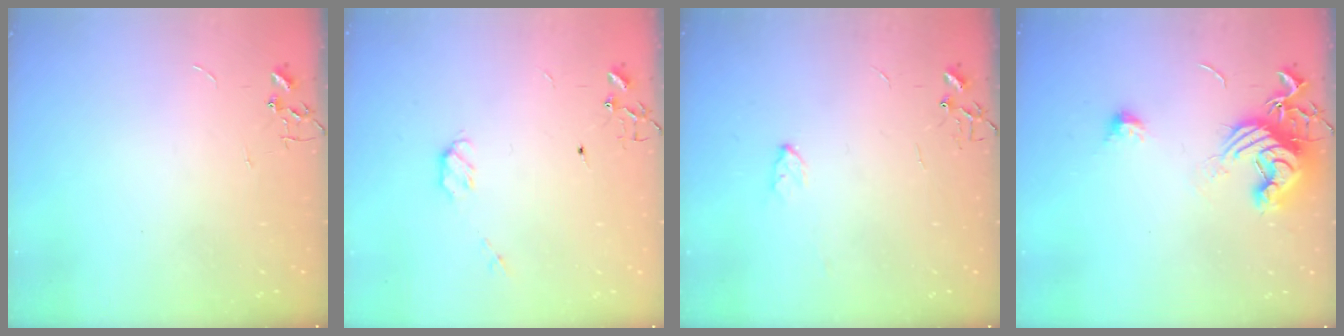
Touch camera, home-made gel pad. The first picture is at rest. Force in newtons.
{"total": 4.1, "press": 4.0, "slide": 0.8}
{"total": 3.3, "press": 3.3, "slide": 0.6}
{"total": 13.9, "press": 13.8, "slide": 1.0}